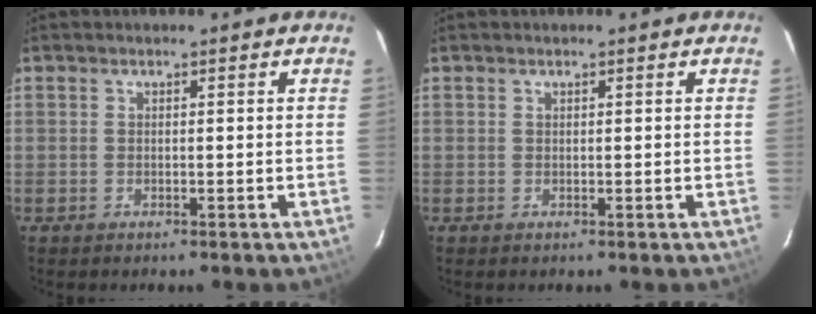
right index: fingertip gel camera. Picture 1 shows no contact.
{"total": 0.0}